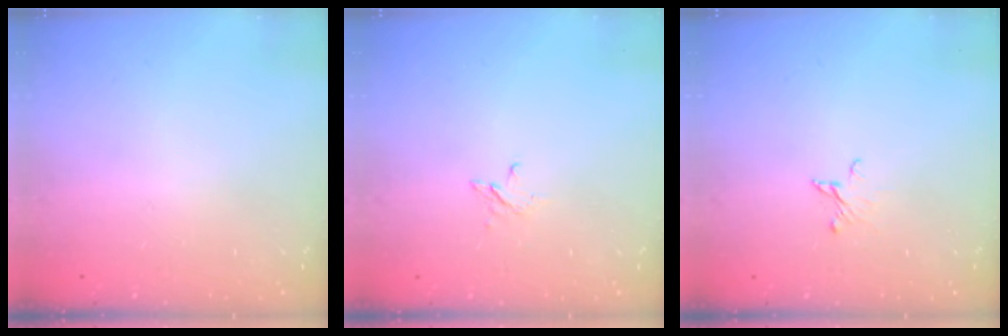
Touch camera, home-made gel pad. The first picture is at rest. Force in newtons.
{"total": 2.8, "press": 2.8, "slide": 0.3}
{"total": 2.5, "press": 2.5, "slide": 0.2}